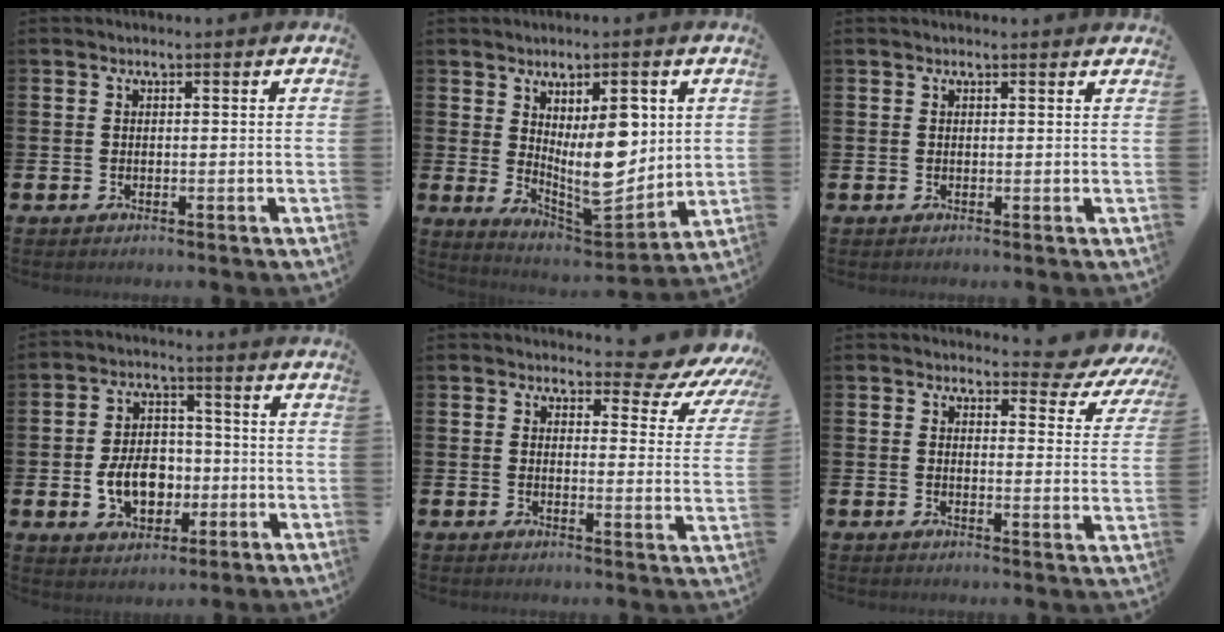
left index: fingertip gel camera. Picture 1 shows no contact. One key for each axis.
{"total": 9.6, "fx": 2.0, "fy": 4.1, "fz": 8.4, "tx": -0.127, "ty": -0.020, "tz": 0.034}
{"total": 0.6, "fx": 0.6, "fy": 0.0, "fz": 0.1, "tx": 0.006, "ty": -0.003, "tz": 0.009}
{"total": 7.1, "fx": -1.5, "fy": 5.2, "fz": 4.7, "tx": -0.078, "ty": 0.008, "tz": -0.032}
{"total": 5.0, "fx": 4.4, "fy": 1.8, "fz": 1.6, "tx": -0.012, "ty": -0.043, "tz": 0.067}
{"total": 3.7, "fx": 3.4, "fy": 1.3, "fz": 0.9, "tx": -0.009, "ty": -0.031, "tz": 0.052}